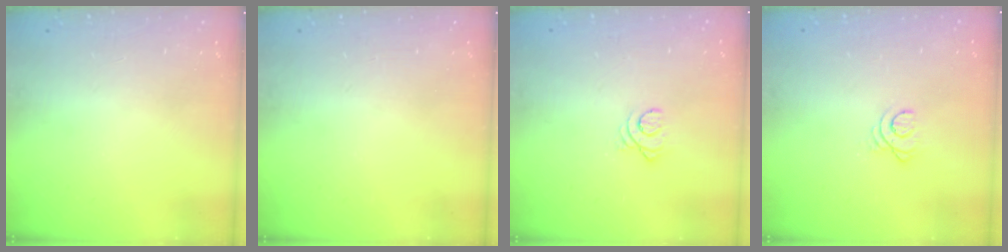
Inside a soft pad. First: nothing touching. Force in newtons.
{"total": 0.0}
{"total": 2.5, "press": 2.5, "slide": 0.2}
{"total": 2.7, "press": 2.7, "slide": 0.3}